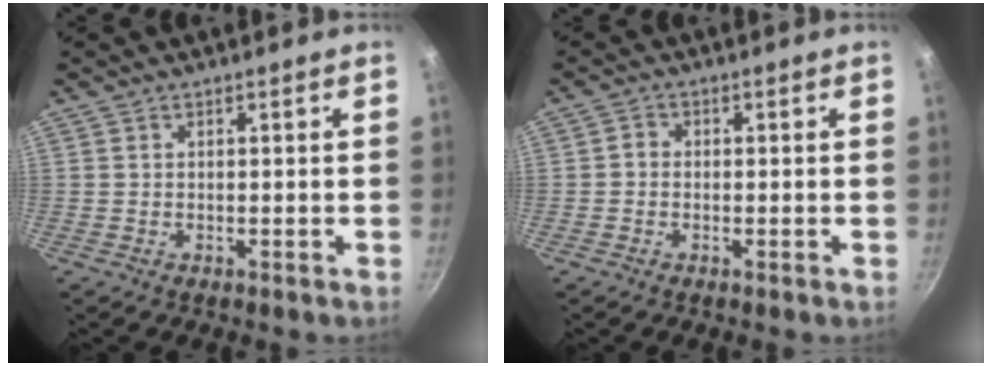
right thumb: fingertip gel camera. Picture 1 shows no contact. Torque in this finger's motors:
{"motor_torque": [-0.31, -0.01, 0.19, -0.12, -0.01]}